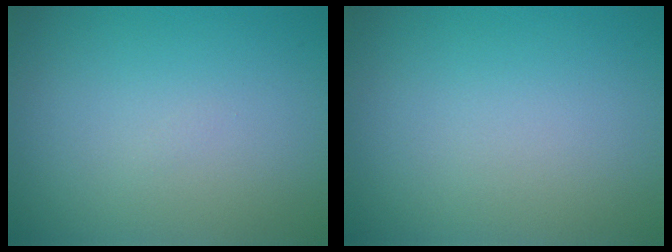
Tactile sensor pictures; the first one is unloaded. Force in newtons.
{"total": 0.0}